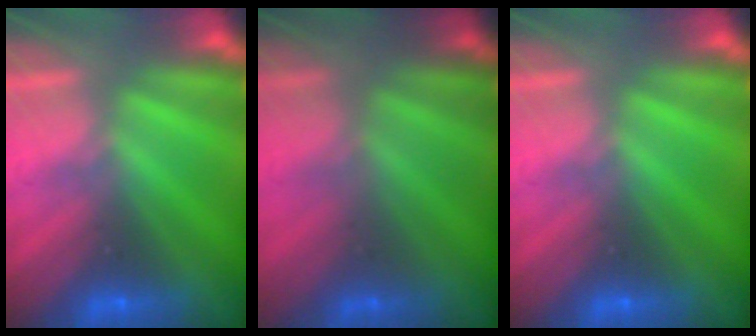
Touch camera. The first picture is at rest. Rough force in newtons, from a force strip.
{"total": 1.0}
{"total": 0.0}